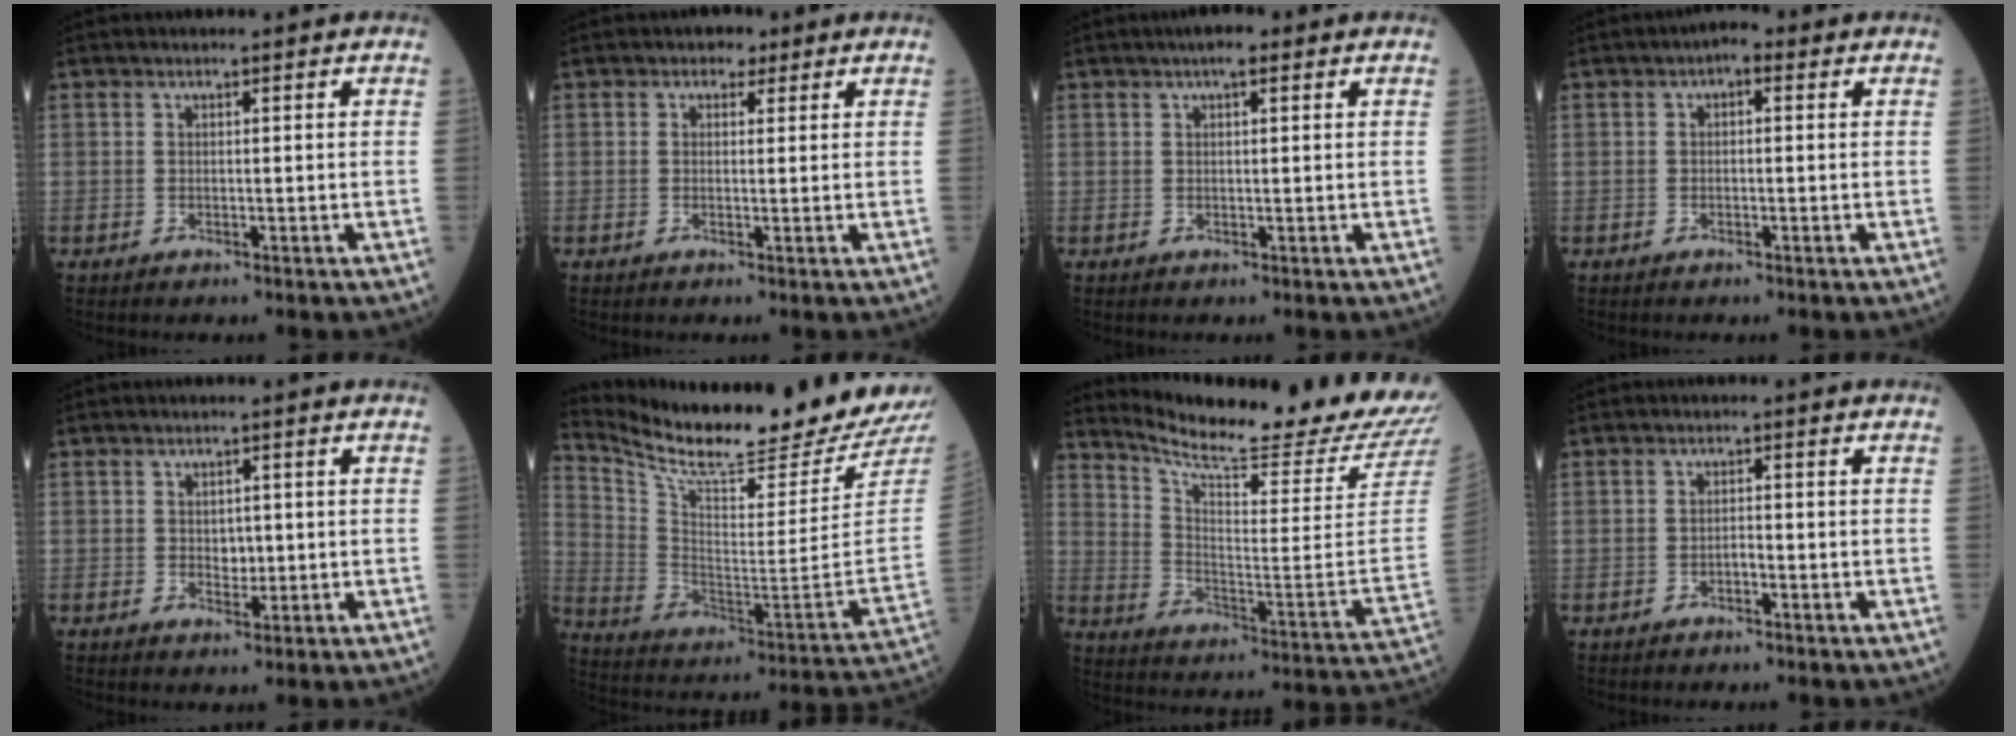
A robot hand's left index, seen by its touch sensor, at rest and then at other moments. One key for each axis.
{"total": 1.8, "fx": 1.0, "fy": 1.4, "fz": 0.6, "tx": -0.004, "ty": 0.001, "tz": 0.007}
{"total": 2.5, "fx": 1.5, "fy": 0.7, "fz": 2.0, "tx": -0.029, "ty": 0.007, "tz": 0.018}
{"total": 1.9, "fx": 0.5, "fy": 1.0, "fz": 1.5, "tx": -0.013, "ty": 0.006, "tz": -0.002}
{"total": 1.9, "fx": 0.0, "fy": 1.3, "fz": 1.3, "tx": -0.018, "ty": -0.005, "tz": 0.002}
{"total": 22.7, "fx": 21.2, "fy": -0.9, "fz": 8.2, "tx": -0.166, "ty": -0.116, "tz": 0.319}
{"total": 22.2, "fx": 20.8, "fy": -0.4, "fz": 7.6, "tx": -0.140, "ty": -0.113, "tz": 0.281}
{"total": 0.9, "fx": -0.7, "fy": 0.1, "fz": 0.5, "tx": -0.004, "ty": 0.000, "tz": -0.016}